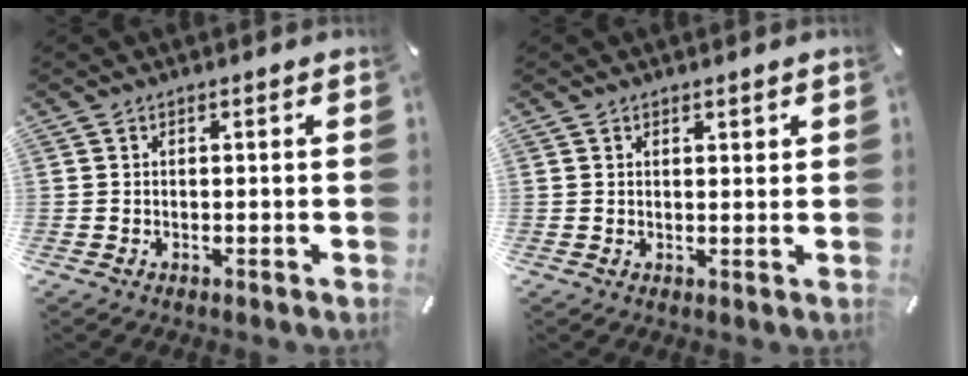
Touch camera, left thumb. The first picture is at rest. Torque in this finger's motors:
{"motor_torque": [-0.07, -0.43, -0.01, 0.10, -0.01]}